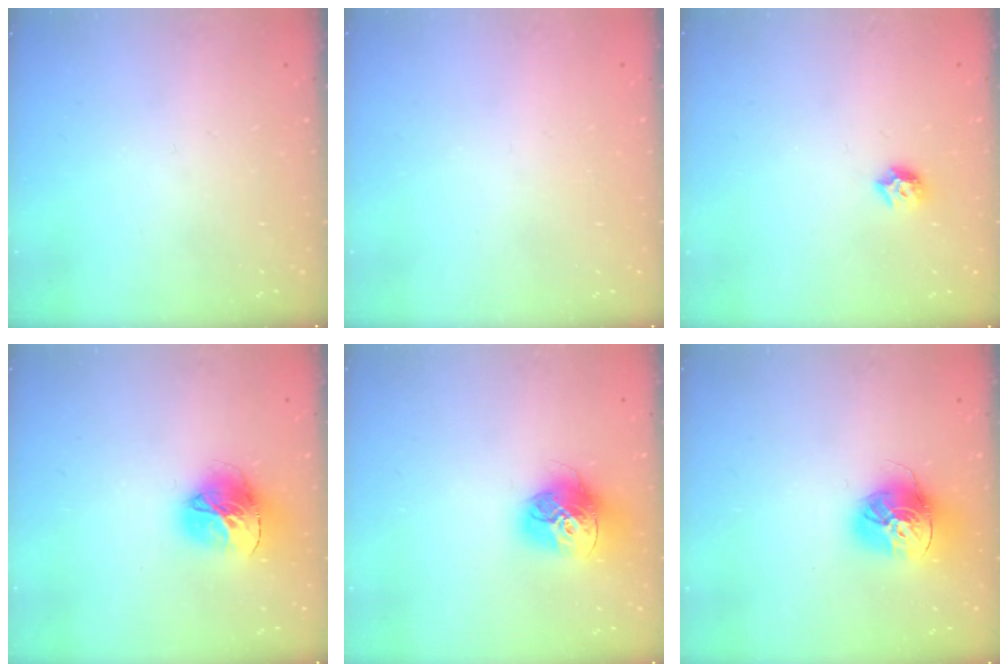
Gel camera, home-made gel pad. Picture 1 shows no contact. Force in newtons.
{"total": 0.7, "press": 0.7, "slide": 0.3}
{"total": 6.7, "press": 6.6, "slide": 0.9}
{"total": 16.0, "press": 15.9, "slide": 1.7}
{"total": 15.9, "press": 15.8, "slide": 1.7}
{"total": 16.2, "press": 16.1, "slide": 1.8}